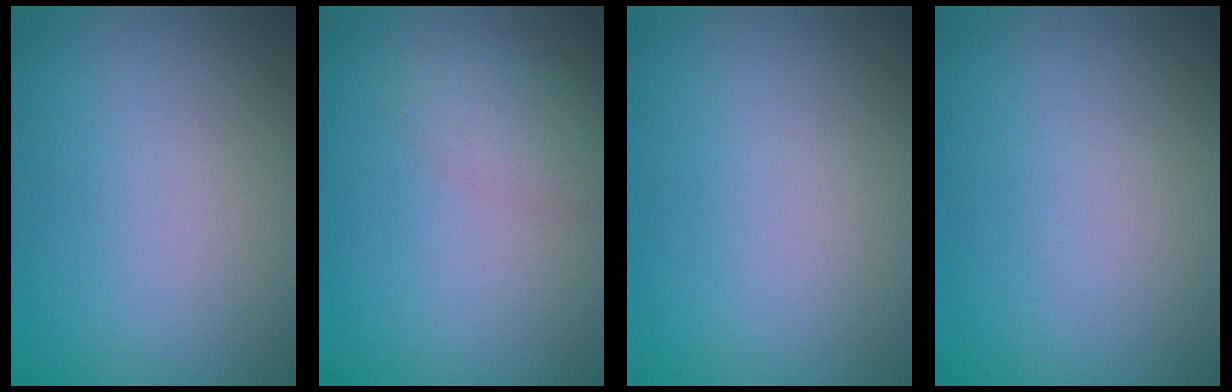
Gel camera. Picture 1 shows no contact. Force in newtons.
{"total": 2.1, "press": 2.1, "slide": 0.1}
{"total": 0.0}
{"total": 0.0}